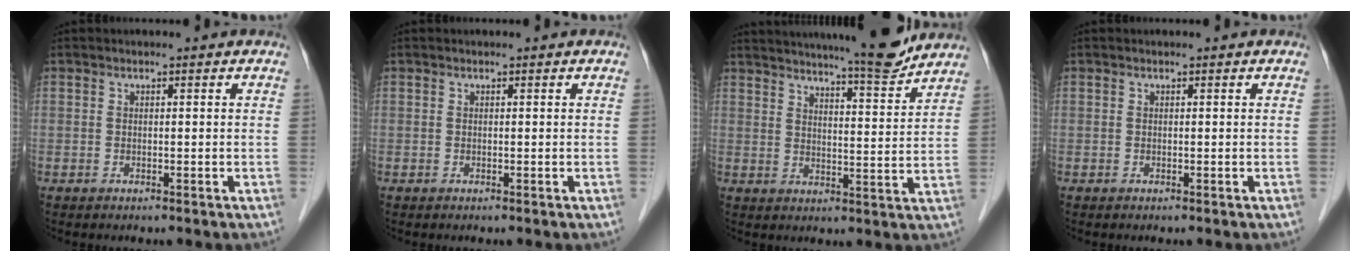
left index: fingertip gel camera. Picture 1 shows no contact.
{"total": 0.0}
{"total": 13.6, "force": [12.4, 0.2, 5.7], "torque": [-0.088, -0.010, 0.167]}
{"total": 0.0}